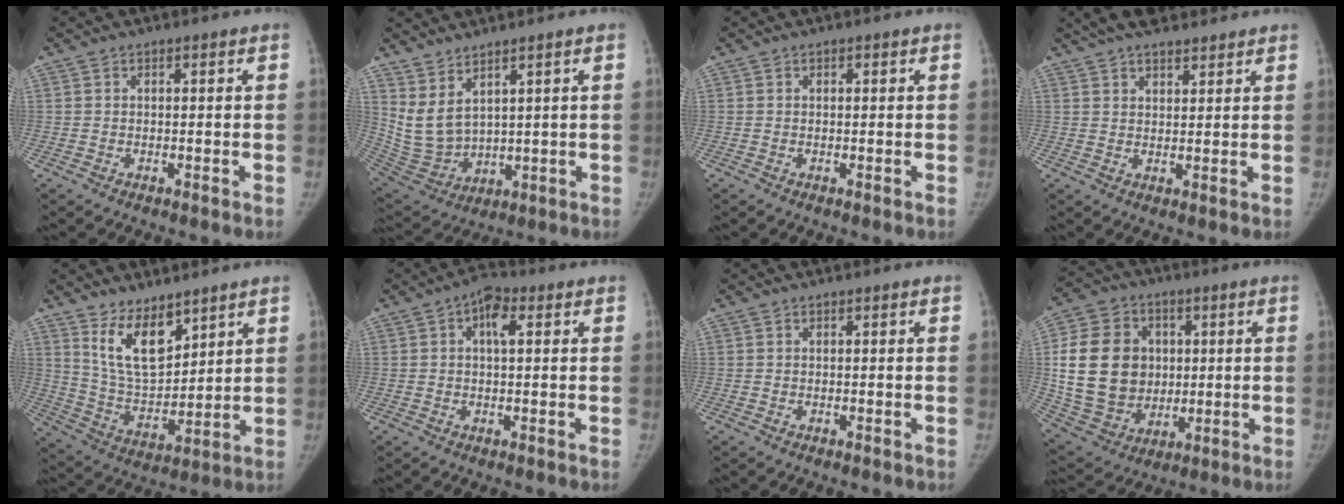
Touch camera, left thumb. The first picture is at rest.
{"total": 8.7, "force": [4.9, 4.3, 5.8], "torque": [-0.103, -0.034, 0.125]}
{"total": 0.0}
{"total": 9.5, "force": [7.6, 3.6, 4.4], "torque": [-0.049, 0.001, 0.129]}
{"total": 11.7, "force": [7.3, 5.6, 7.2], "torque": [-0.097, -0.059, 0.152]}
{"total": 5.0, "force": [1.4, 2.5, 4.1], "torque": [-0.064, 0.011, 0.016]}
{"total": 0.0}
{"total": 20.6, "force": [2.4, 16.7, 11.9], "torque": [-0.209, 0.006, 0.060]}